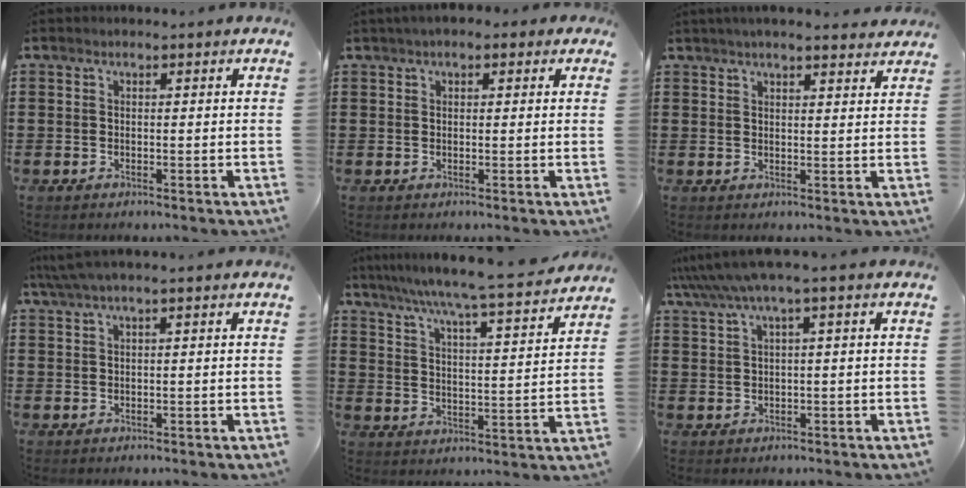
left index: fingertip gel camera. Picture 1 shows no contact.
{"total": 1.8, "force": [1.0, 1.0, 1.1], "torque": [-0.025, 0.008, 0.017]}
{"total": 3.0, "force": [2.8, 0.0, 0.9], "torque": [-0.026, -0.003, 0.052]}
{"total": 1.9, "force": [0.7, 0.0, 1.8], "torque": [-0.040, -0.005, 0.011]}
{"total": 6.2, "force": [5.5, -1.1, 2.6], "torque": [-0.073, -0.047, 0.085]}
{"total": 3.8, "force": [1.3, -0.1, 3.6], "torque": [-0.070, -0.006, 0.021]}